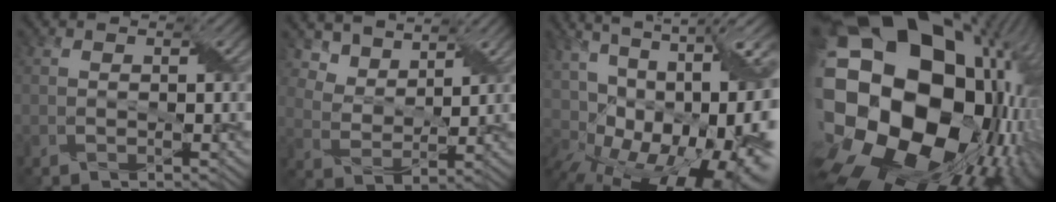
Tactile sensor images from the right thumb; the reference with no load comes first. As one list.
[{"total": 5.7, "force": [4.9, 2.3, 1.7], "torque": [-0.063, -0.016, 0.117]}, {"total": 20.4, "force": [-0.3, 12.3, 16.3], "torque": [-0.241, 0.043, 0.025]}, {"total": 24.2, "force": [-0.8, 19.1, 14.9], "torque": [-0.300, -0.054, -0.033]}]